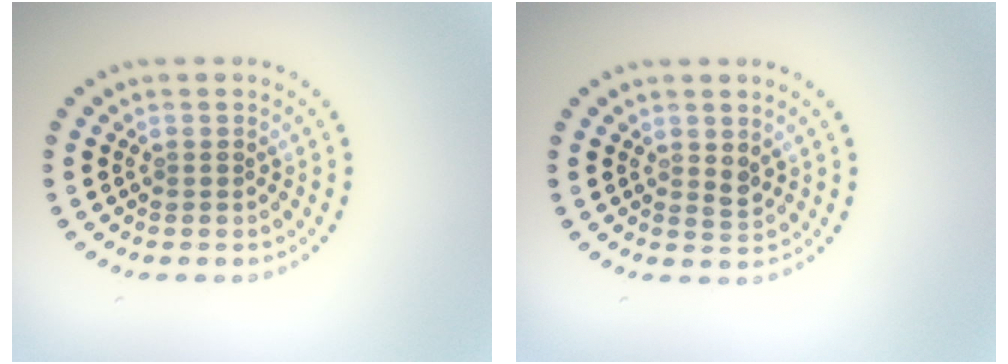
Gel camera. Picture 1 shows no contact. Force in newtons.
{"total": 1.1, "press": 1.0, "slide": 0.4}